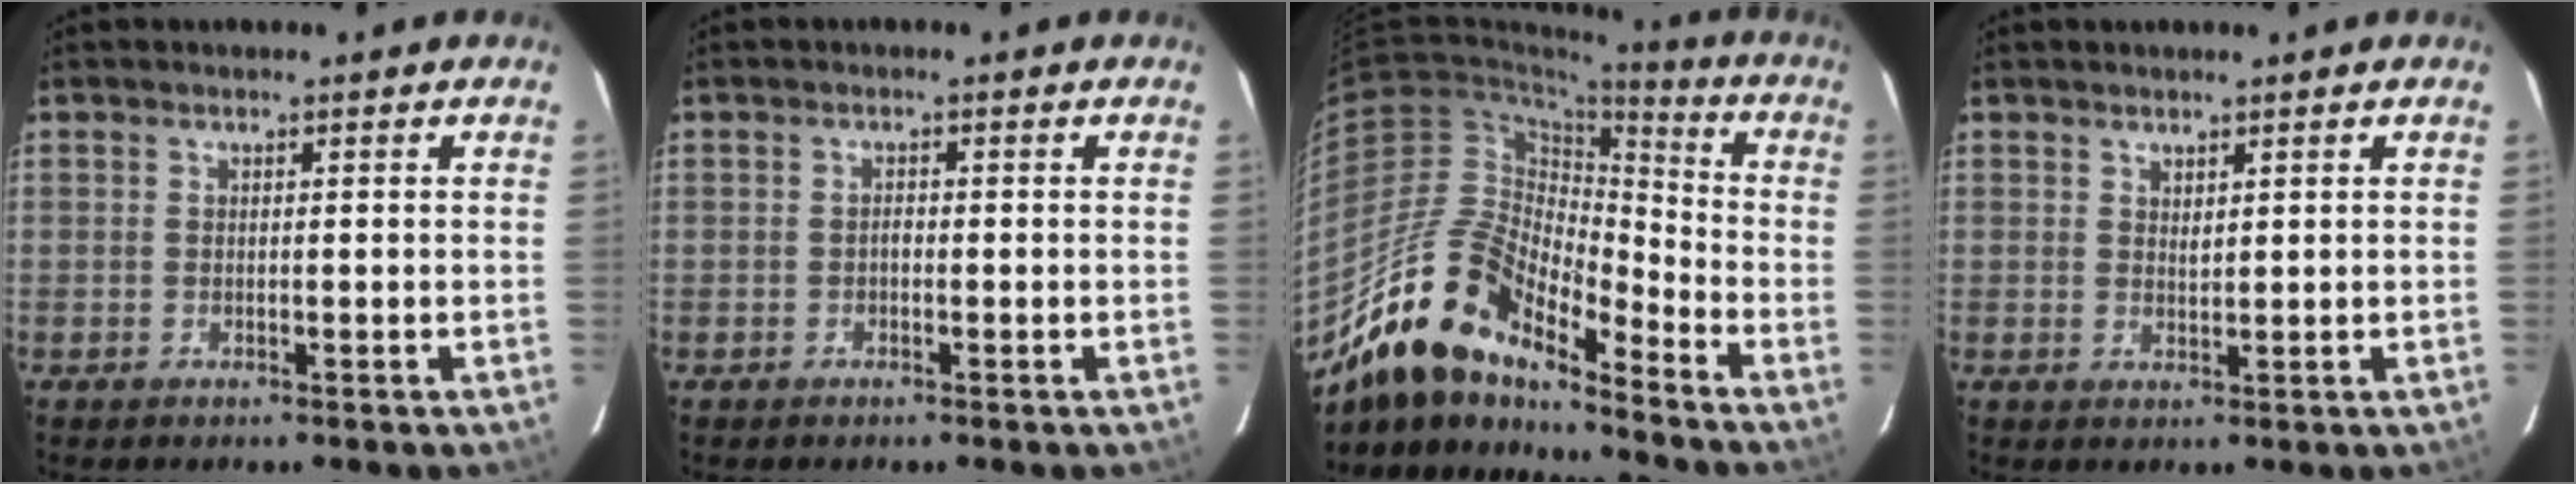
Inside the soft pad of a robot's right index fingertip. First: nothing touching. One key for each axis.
{"total": 0.7, "fx": -0.4, "fy": 0.4, "fz": 0.4, "tx": -0.006, "ty": 0.004, "tz": -0.009}
{"total": 17.4, "fx": -14.0, "fy": 5.2, "fz": 8.9, "tx": -0.157, "ty": 0.001, "tz": -0.269}
{"total": 1.3, "fx": 1.0, "fy": 0.5, "fz": 0.6, "tx": -0.008, "ty": 0.000, "tz": 0.019}